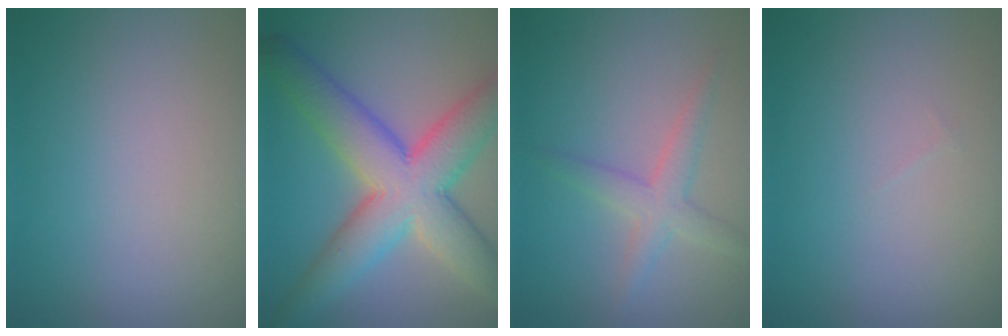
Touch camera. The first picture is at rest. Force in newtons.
{"total": 9.8, "press": 9.8, "slide": 0.4}
{"total": 2.5, "press": 2.5, "slide": 0.1}
{"total": 0.0}